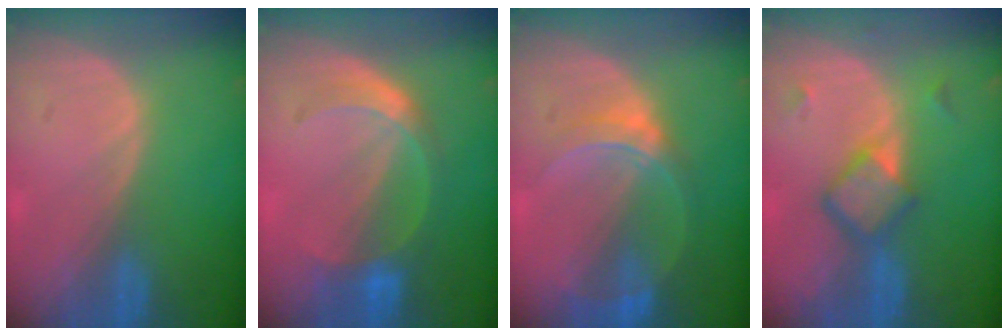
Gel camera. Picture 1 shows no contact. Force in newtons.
{"total": 5.5, "press": 5.3, "slide": 1.6}
{"total": 6.3, "press": 5.6, "slide": 3.0}
{"total": 5.8, "press": 5.1, "slide": 2.8}